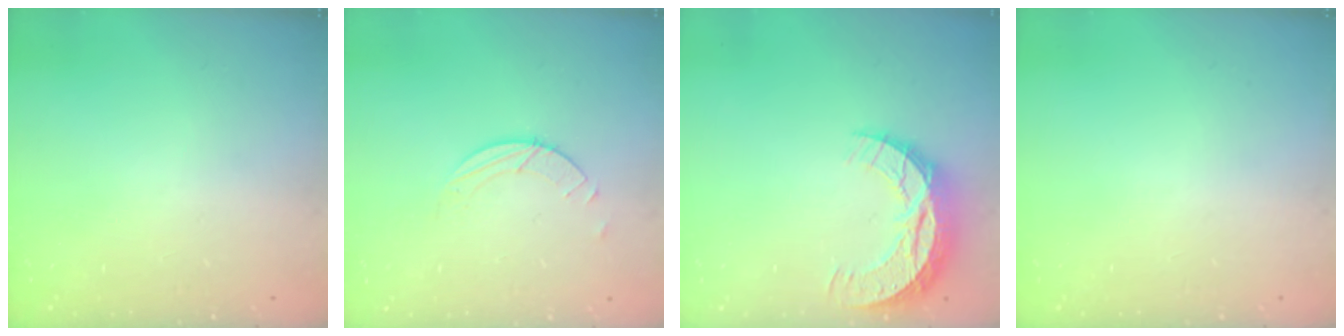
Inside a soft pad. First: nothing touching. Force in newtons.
{"total": 1.5, "press": 1.5, "slide": 0.1}
{"total": 10.4, "press": 10.4, "slide": 0.6}
{"total": 0.0}